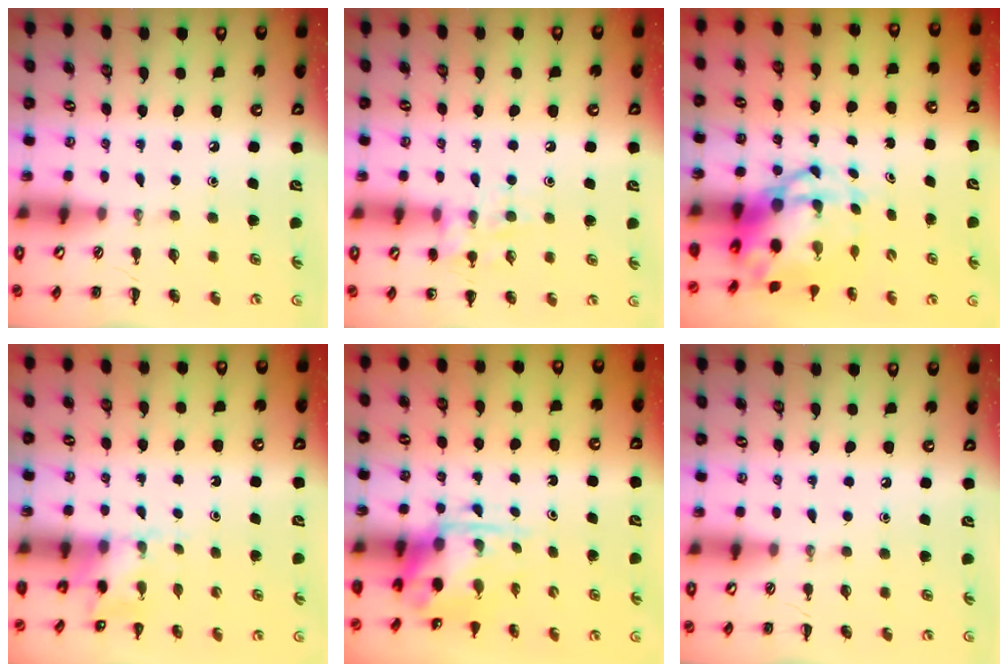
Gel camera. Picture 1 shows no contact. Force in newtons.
{"total": 10.5, "press": 10.4, "slide": 1.6}
{"total": 7.7, "press": 7.3, "slide": 2.2}
{"total": 3.0, "press": 2.8, "slide": 1.0}
{"total": 4.1, "press": 4.0, "slide": 0.7}
{"total": 0.0}